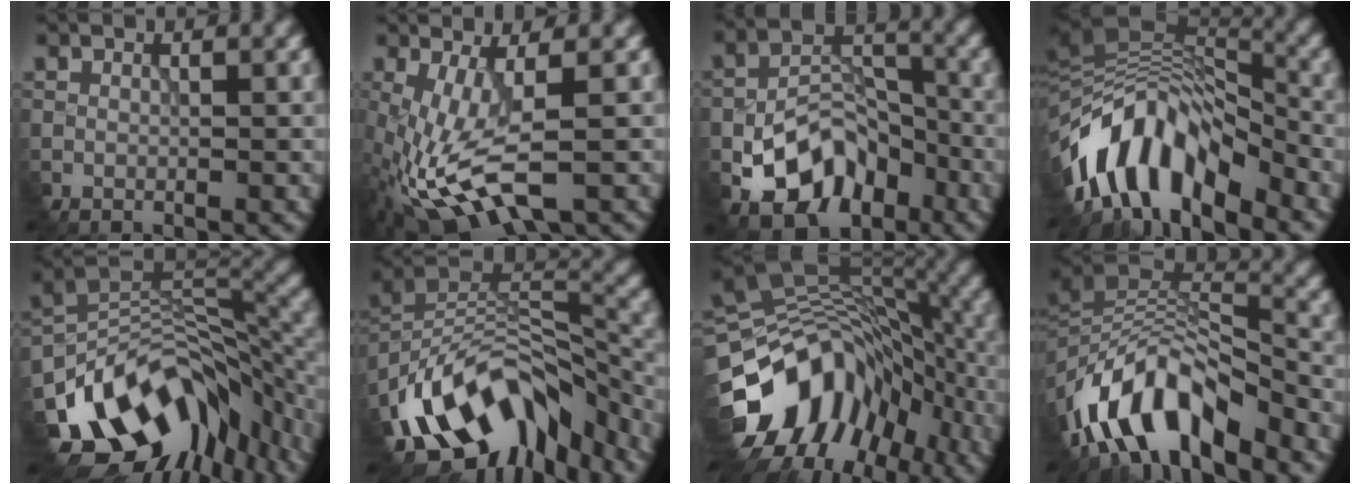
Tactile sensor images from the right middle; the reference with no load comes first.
{"total": 7.6, "force": [-2.6, 2.8, 6.6], "torque": [-0.175, -0.011, -0.044]}
{"total": 7.9, "force": [-4.2, 5.1, 4.4], "torque": [-0.082, 0.001, -0.069]}
{"total": 10.1, "force": [-5.7, 4.3, 7.1], "torque": [-0.130, 0.014, -0.104]}
{"total": 13.9, "force": [-8.3, 8.2, 7.6], "torque": [-0.145, 0.010, -0.136]}
{"total": 12.6, "force": [-7.9, 7.2, 6.7], "torque": [-0.141, 0.009, -0.135]}
{"total": 12.8, "force": [-5.0, 8.9, 7.7], "torque": [-0.152, 0.007, -0.085]}
{"total": 9.4, "force": [-6.4, 3.8, 5.8], "torque": [-0.100, 0.009, -0.118]}